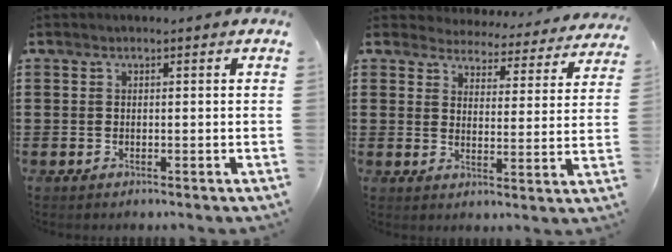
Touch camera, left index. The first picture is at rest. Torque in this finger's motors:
{"motor_torque": [2.14, 0.00, 0.00, -0.02]}